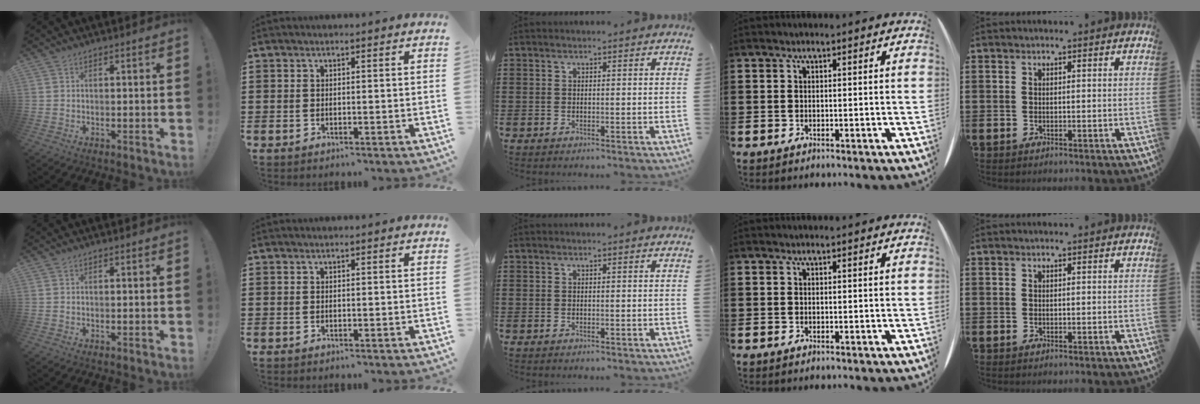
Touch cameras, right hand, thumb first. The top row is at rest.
{}